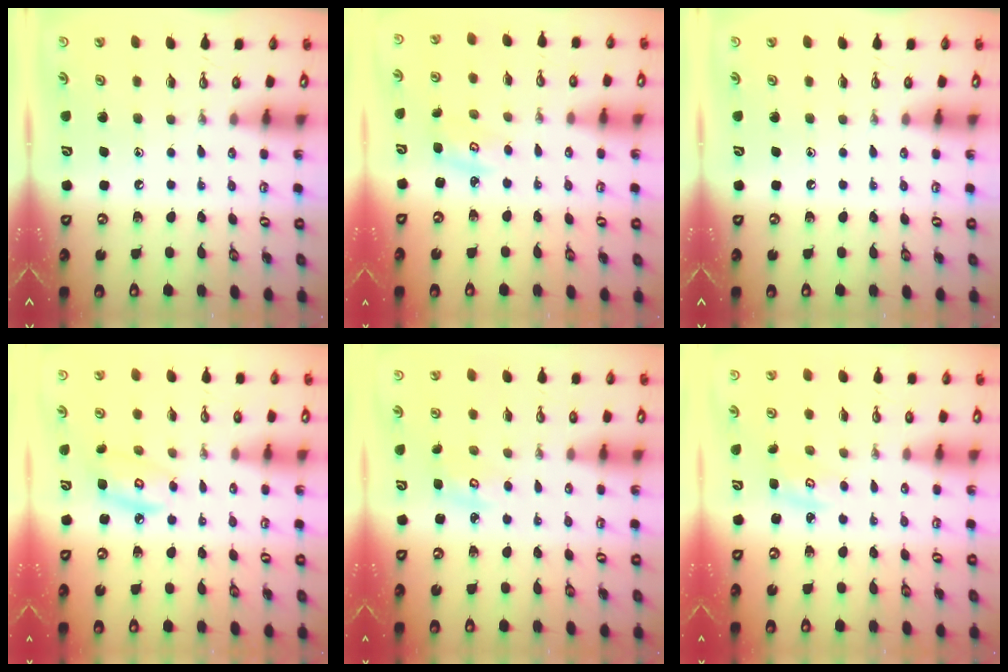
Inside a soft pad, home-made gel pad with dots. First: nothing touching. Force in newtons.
{"total": 3.0, "press": 3.0, "slide": 0.4}
{"total": 0.0}
{"total": 6.5, "press": 6.5, "slide": 0.3}
{"total": 2.7, "press": 2.7, "slide": 0.3}
{"total": 2.9, "press": 2.8, "slide": 0.4}